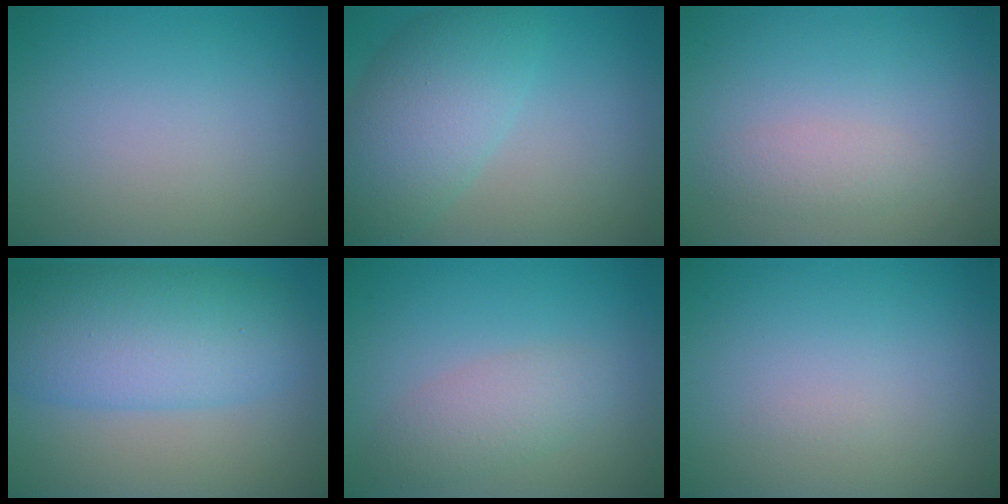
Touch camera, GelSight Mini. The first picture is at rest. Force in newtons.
{"total": 6.4, "press": 6.4, "slide": 0.3}
{"total": 1.4, "press": 1.4, "slide": 0.1}
{"total": 8.6, "press": 8.6, "slide": 0.2}
{"total": 2.6, "press": 2.6, "slide": 0.1}
{"total": 0.0}